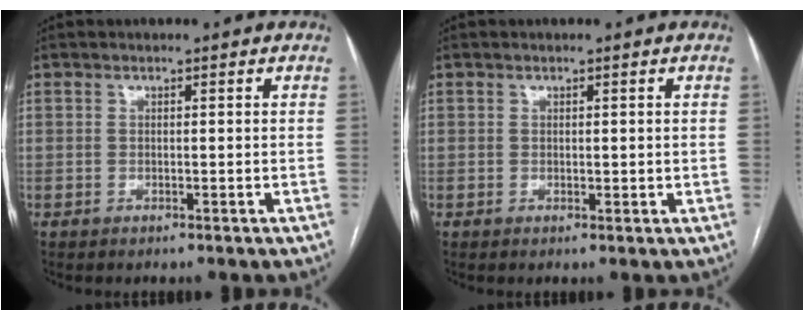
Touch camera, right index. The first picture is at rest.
{"total": 1.2, "force": [0.3, 0.7, 1.0], "torque": [-0.012, -0.004, 0.006]}